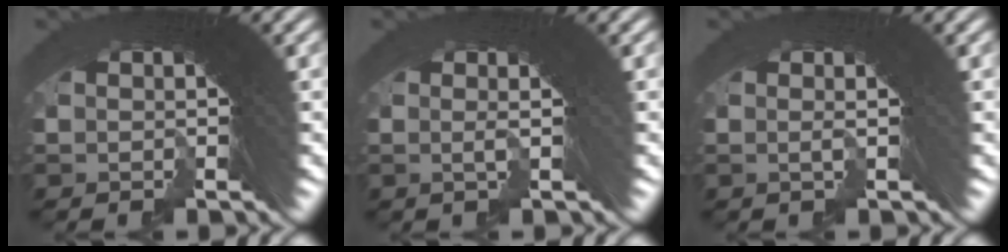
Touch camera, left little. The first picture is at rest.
{"total": 2.7, "force": [1.4, 0.6, 2.2], "torque": [-0.021, 0.020, 0.013]}
{"total": 2.2, "force": [1.0, 0.5, 1.9], "torque": [-0.016, 0.016, 0.006]}